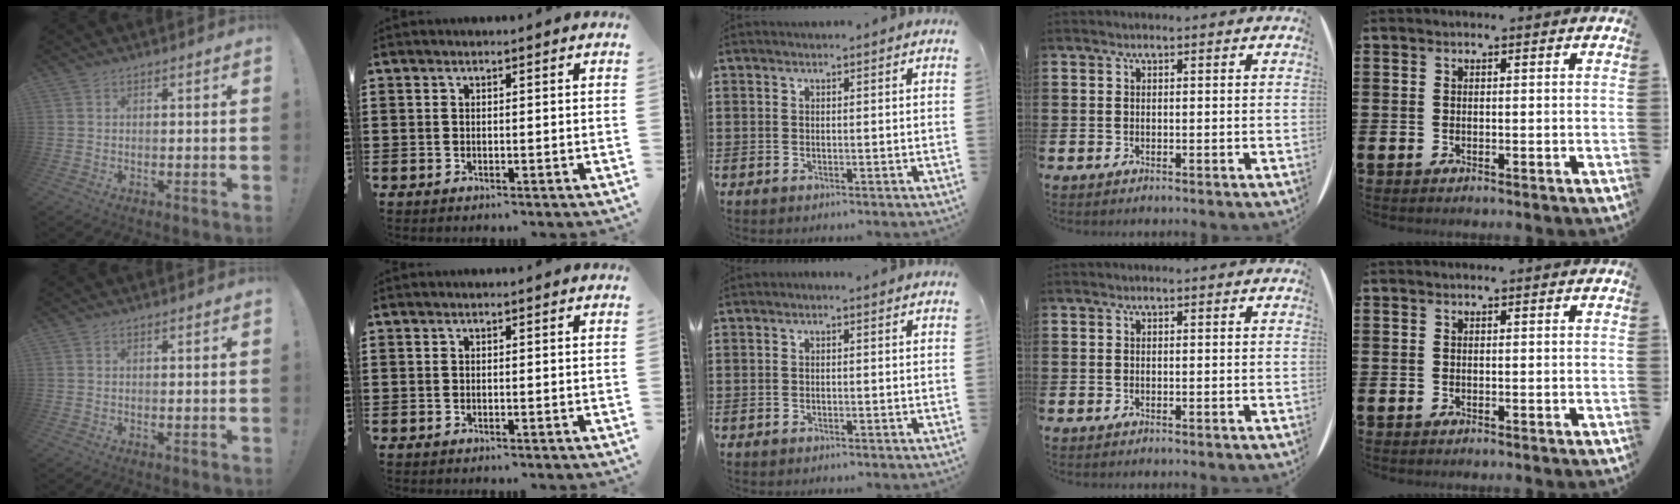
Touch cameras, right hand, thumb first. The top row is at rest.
{}